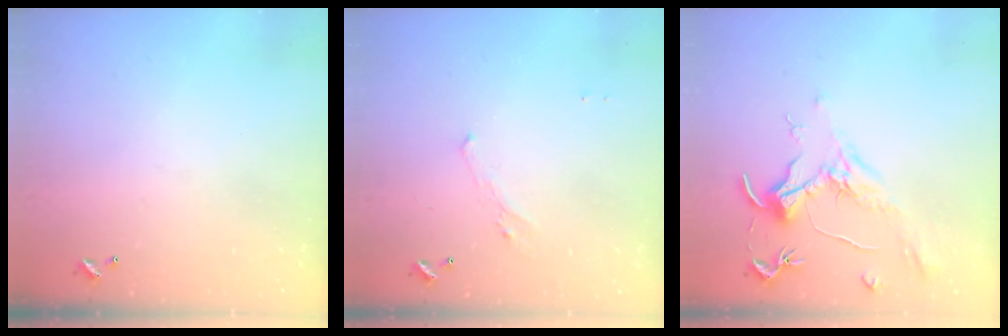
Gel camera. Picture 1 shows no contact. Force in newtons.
{"total": 0.8, "press": 0.4, "slide": 0.7}
{"total": 1.9, "press": 1.7, "slide": 0.9}